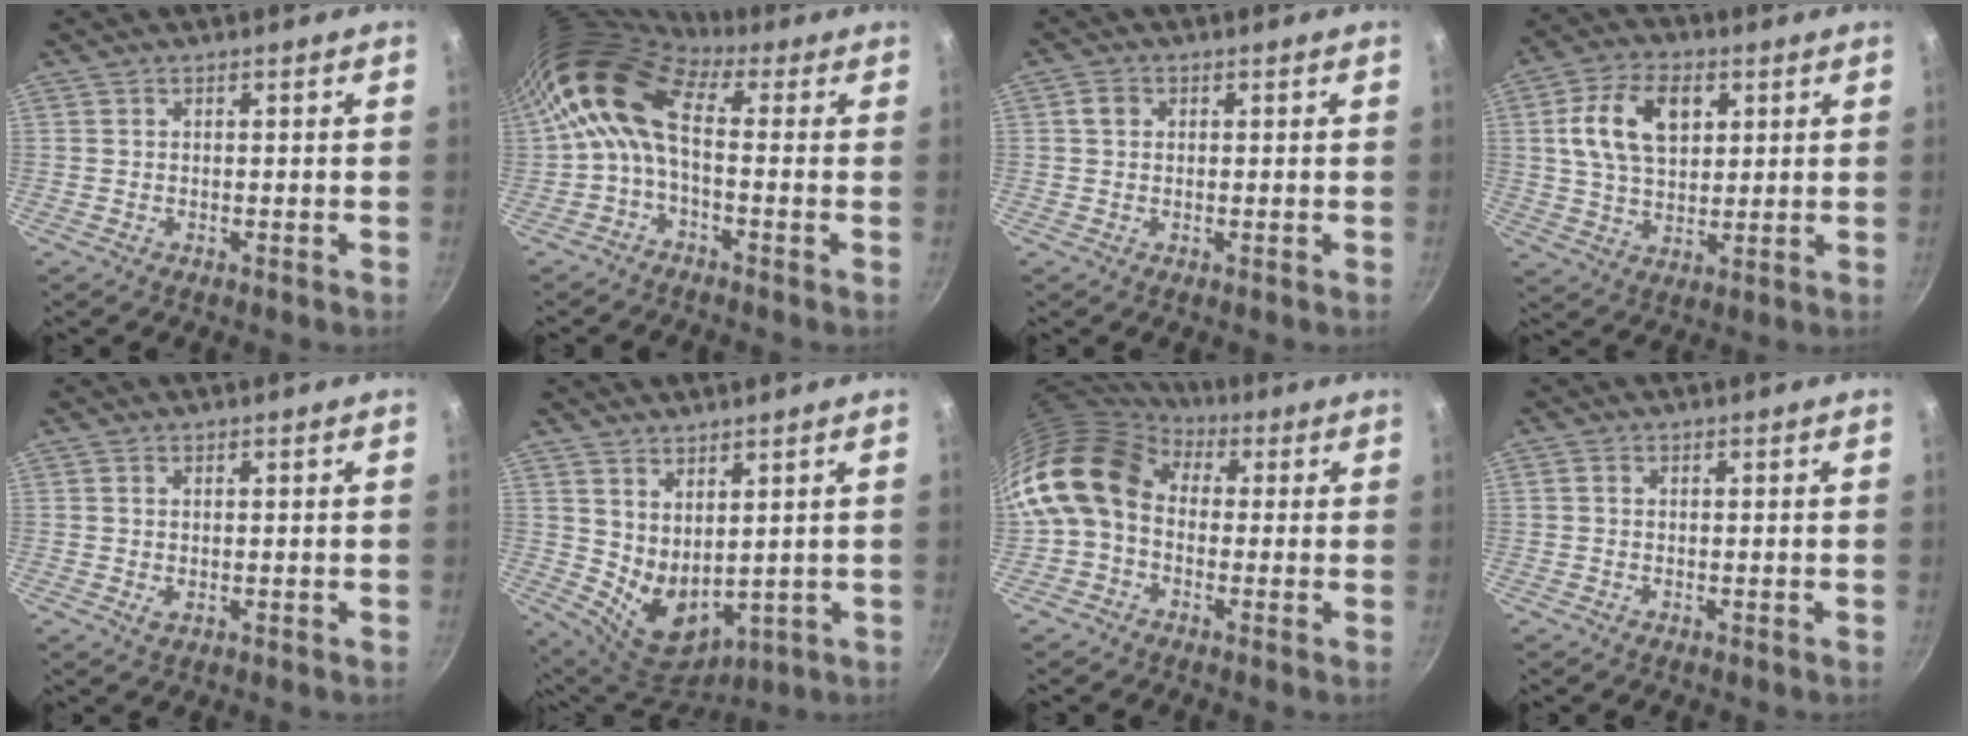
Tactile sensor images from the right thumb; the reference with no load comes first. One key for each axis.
{"total": 10.4, "fx": 0.9, "fy": 5.5, "fz": 8.8, "tx": -0.172, "ty": 0.022, "tz": -0.002}
{"total": 2.4, "fx": 0.6, "fy": 1.9, "fz": 1.3, "tx": -0.016, "ty": 0.005, "tz": 0.009}
{"total": 13.0, "fx": 3.7, "fy": 8.4, "fz": 9.2, "tx": -0.148, "ty": 0.001, "tz": 0.061}
{"total": 1.0, "fx": 0.3, "fy": 0.6, "fz": 0.7, "tx": -0.013, "ty": -0.004, "tz": 0.004}
{"total": 9.3, "fx": 3.1, "fy": 5.6, "fz": 6.8, "tx": -0.093, "ty": -0.046, "tz": 0.079}
{"total": 13.1, "fx": 1.1, "fy": 10.0, "fz": 8.3, "tx": -0.141, "ty": 0.023, "tz": -0.004}
{"total": 0.8, "fx": 0.1, "fy": 0.6, "fz": 0.4, "tx": -0.008, "ty": 0.004, "tz": 0.001}